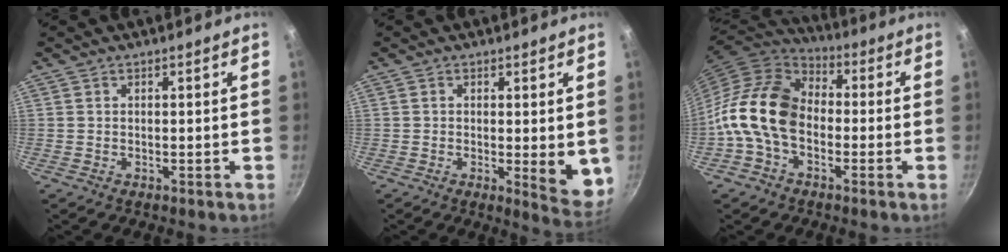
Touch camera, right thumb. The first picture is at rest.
{"total": 7.0, "force": [0.0, 2.3, 6.6], "torque": [-0.077, -0.016, 0.002]}
{"total": 14.5, "force": [-2.4, 10.1, 10.1], "torque": [-0.160, 0.035, -0.068]}